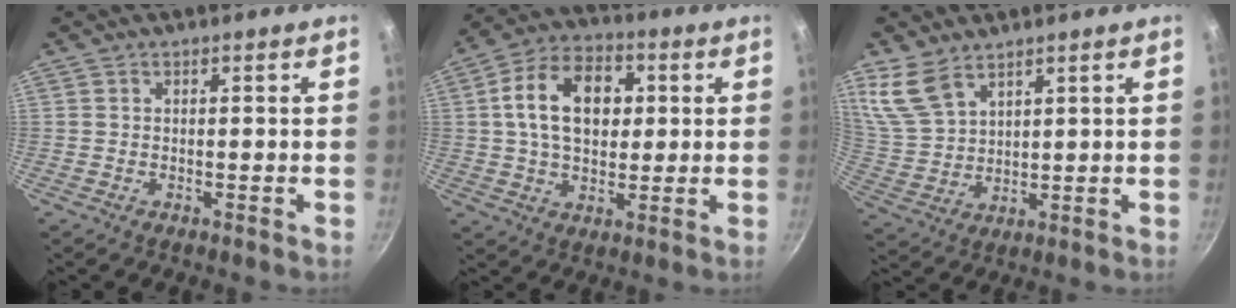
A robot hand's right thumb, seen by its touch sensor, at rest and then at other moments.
{"total": 15.3, "force": [2.8, 10.4, 11.0], "torque": [-0.155, 0.015, 0.034]}
{"total": 8.8, "force": [6.2, 4.7, 4.1], "torque": [-0.073, -0.026, 0.140]}